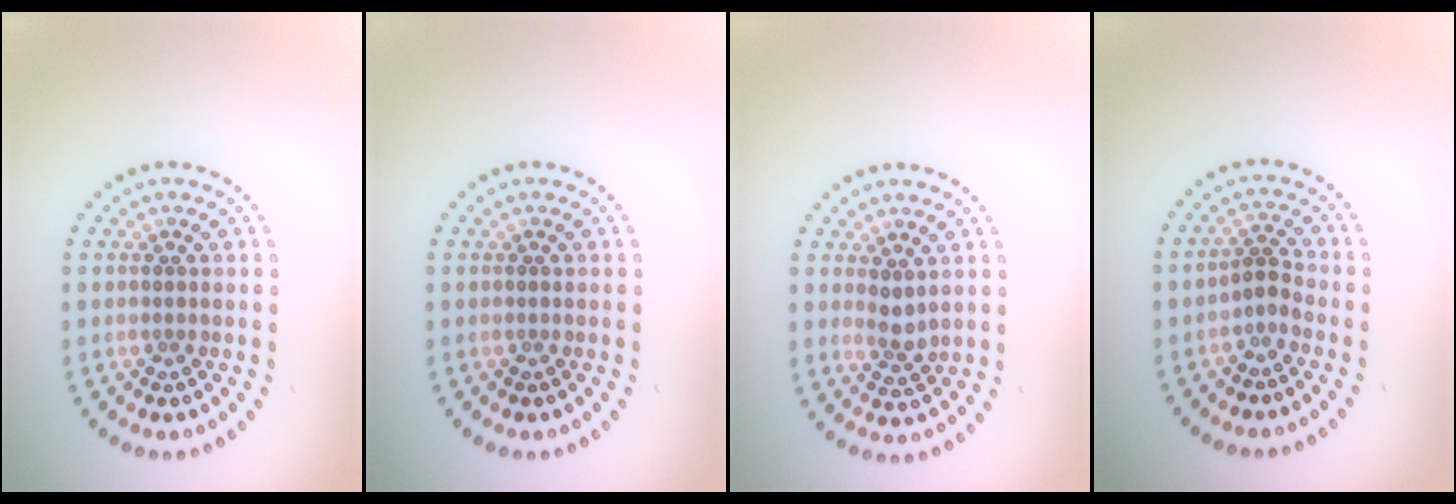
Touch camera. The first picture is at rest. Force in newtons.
{"total": 0.0}
{"total": 1.7, "press": 1.6, "slide": 0.7}
{"total": 1.6, "press": 1.1, "slide": 1.2}